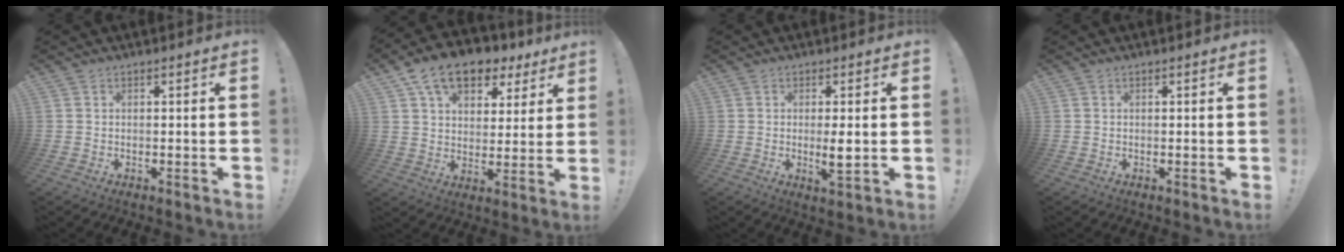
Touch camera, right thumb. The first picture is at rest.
{"total": 13.5, "force": [8.1, 8.1, 7.2], "torque": [-0.116, -0.040, 0.148]}
{"total": 4.3, "force": [0.2, 0.6, 4.2], "torque": [-0.063, -0.015, 0.001]}
{"total": 0.0}